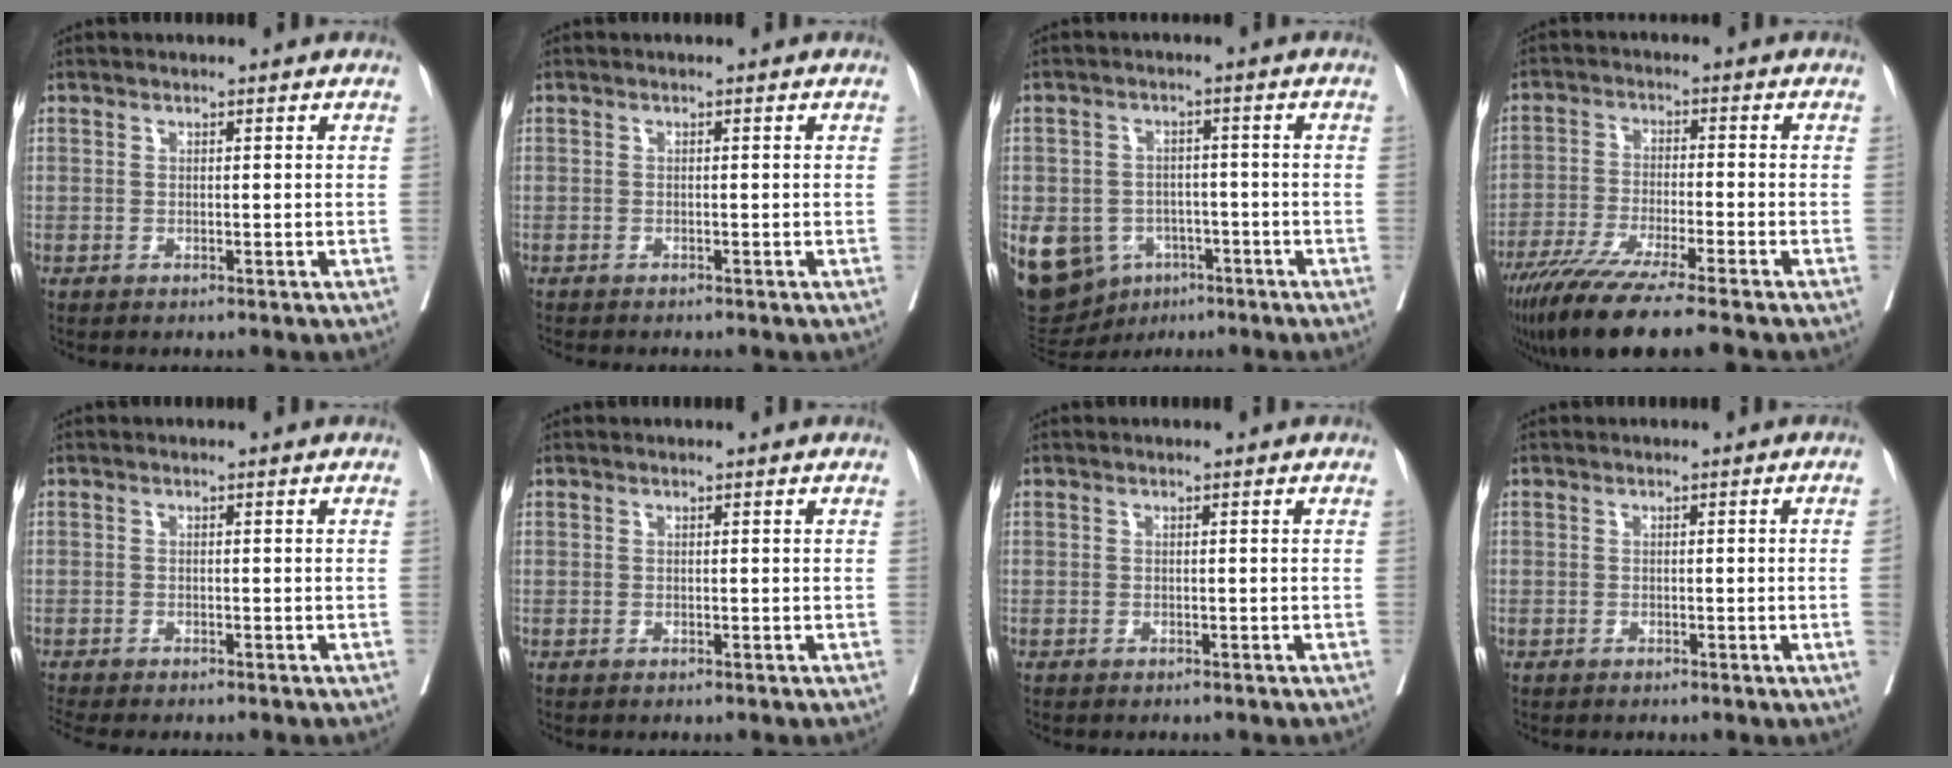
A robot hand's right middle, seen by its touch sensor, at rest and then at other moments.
{"total": 2.7, "force": [-2.4, 0.4, 1.1], "torque": [-0.020, -0.005, -0.029]}
{"total": 17.0, "force": [-7.3, 13.3, 7.6], "torque": [-0.199, 0.003, -0.099]}
{"total": 13.0, "force": [-10.1, -0.5, 8.1], "torque": [-0.137, -0.042, -0.166]}
{"total": 4.4, "force": [-4.0, 0.0, 1.8], "torque": [-0.025, -0.009, -0.065]}
{"total": 0.0}
{"total": 0.6, "force": [-0.6, 0.1, 0.2], "torque": [-0.002, -0.003, -0.009]}
{"total": 1.5, "force": [-0.4, -0.6, 1.4], "torque": [-0.018, -0.002, -0.006]}